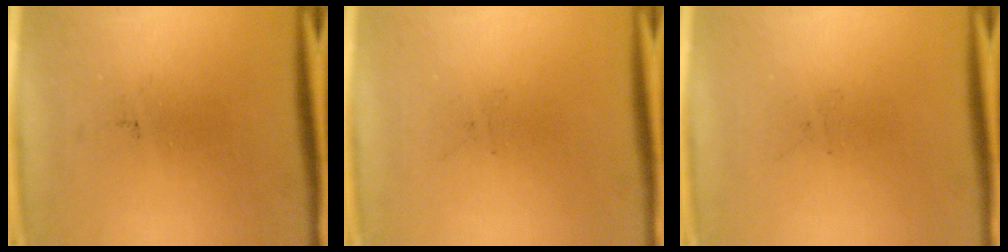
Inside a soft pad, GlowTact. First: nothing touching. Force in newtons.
{"total": 0.0}
{"total": 0.0}